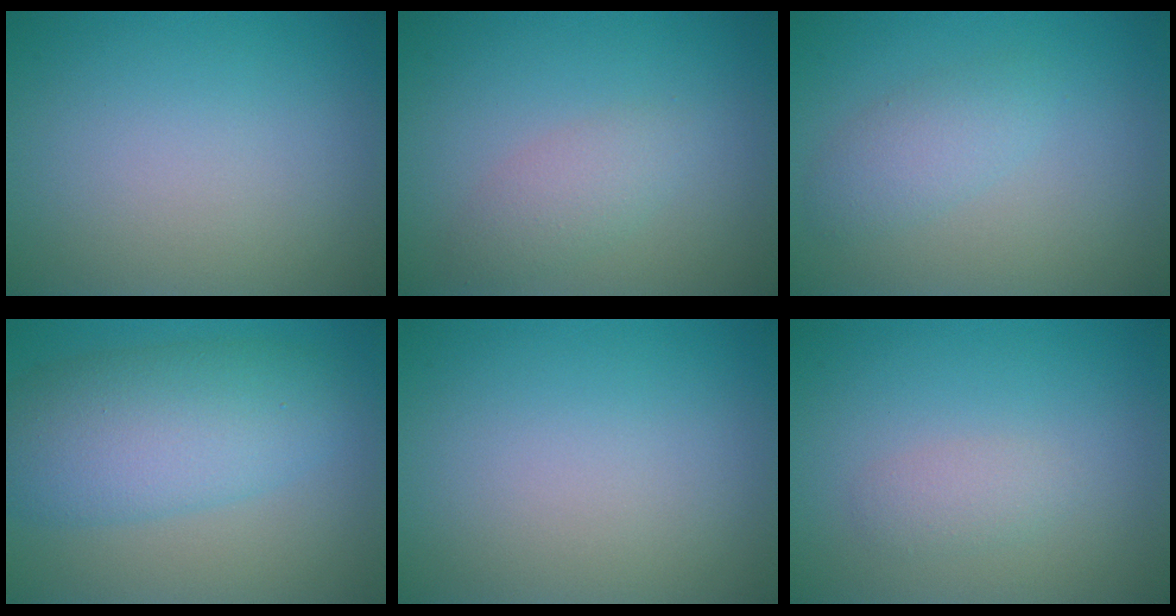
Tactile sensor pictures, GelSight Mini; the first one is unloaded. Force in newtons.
{"total": 2.1, "press": 2.1, "slide": 0.1}
{"total": 2.2, "press": 2.2, "slide": 0.1}
{"total": 7.5, "press": 7.5, "slide": 0.0}
{"total": 0.0}
{"total": 1.4, "press": 1.4, "slide": 0.1}